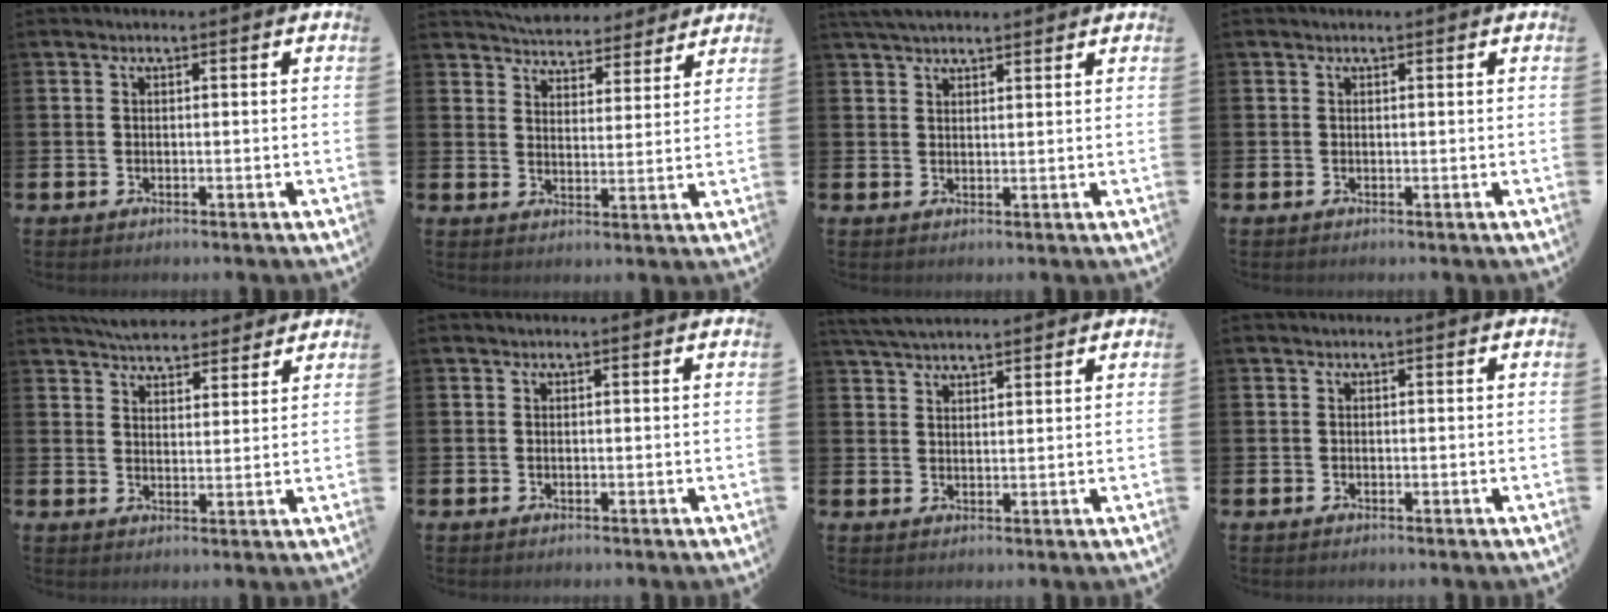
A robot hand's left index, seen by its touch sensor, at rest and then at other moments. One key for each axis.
{"total": 5.4, "fx": 5.3, "fy": 1.1, "fz": 0.0, "tx": -0.017, "ty": -0.041, "tz": 0.092}
{"total": 3.6, "fx": 3.3, "fy": 0.9, "fz": 1.2, "tx": -0.025, "ty": -0.007, "tz": 0.061}
{"total": 0.0}
{"total": 5.3, "fx": 5.1, "fy": 1.0, "fz": 0.4, "tx": -0.010, "ty": -0.029, "tz": 0.091}
{"total": 0.0}
{"total": 4.2, "fx": 4.0, "fy": 0.9, "fz": 1.1, "tx": -0.025, "ty": -0.012, "tz": 0.073}
{"total": 0.0}